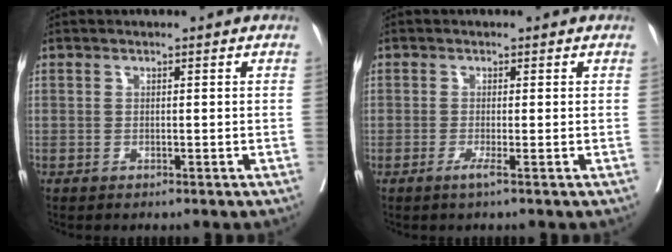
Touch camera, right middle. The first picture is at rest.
{"total": 1.5, "force": [-0.3, -1.2, 0.9], "torque": [-0.013, -0.003, -0.010]}